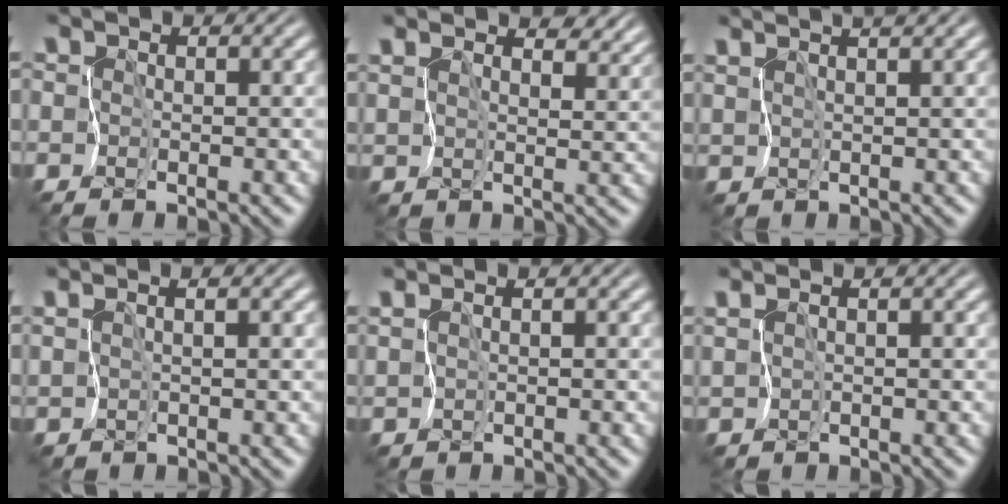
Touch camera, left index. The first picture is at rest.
{"total": 6.2, "force": [5.2, 2.3, 2.6], "torque": [-0.054, 0.004, 0.076]}
{"total": 3.9, "force": [3.3, 0.4, 1.9], "torque": [-0.035, 0.021, 0.048]}
{"total": 1.5, "force": [1.2, -0.1, 0.9], "torque": [-0.013, 0.004, 0.021]}
{"total": 0.7, "force": [0.7, -0.2, 0.0], "torque": [-0.002, 0.003, 0.016]}
{"total": 0.9, "force": [0.9, -0.3, 0.1], "torque": [-0.004, 0.006, 0.022]}